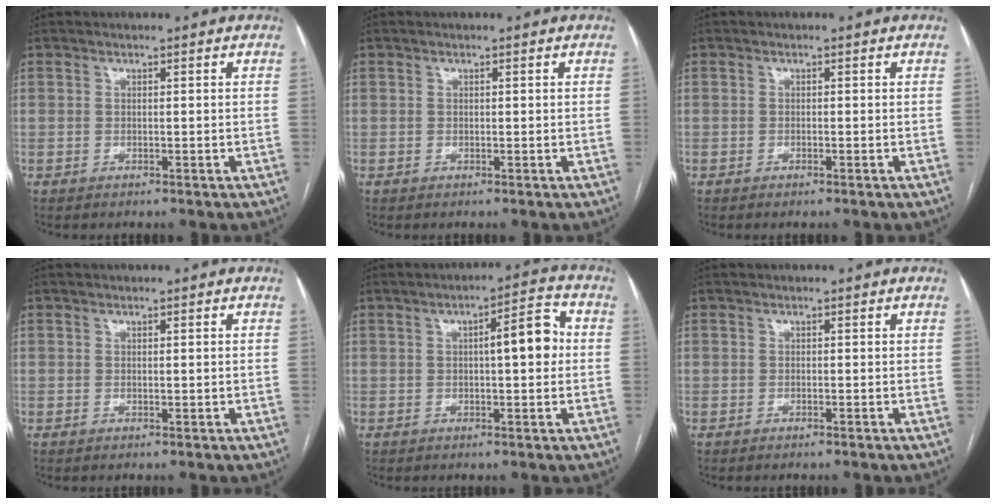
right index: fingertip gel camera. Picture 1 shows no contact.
{"total": 0.0}
{"total": 0.0}
{"total": 0.6, "force": [0.1, 0.2, 0.6], "torque": [-0.012, -0.003, 0.003]}
{"total": 6.8, "force": [0.7, 1.4, 6.6], "torque": [-0.093, 0.020, 0.008]}
{"total": 0.0}